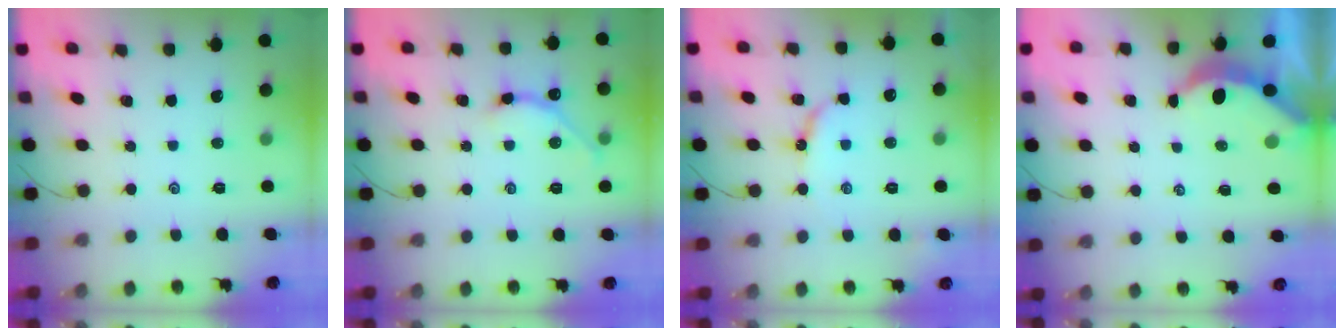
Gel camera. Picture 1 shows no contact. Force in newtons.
{"total": 4.9, "press": 4.9, "slide": 0.7}
{"total": 6.4, "press": 6.4, "slide": 0.6}
{"total": 3.9, "press": 3.9, "slide": 0.4}